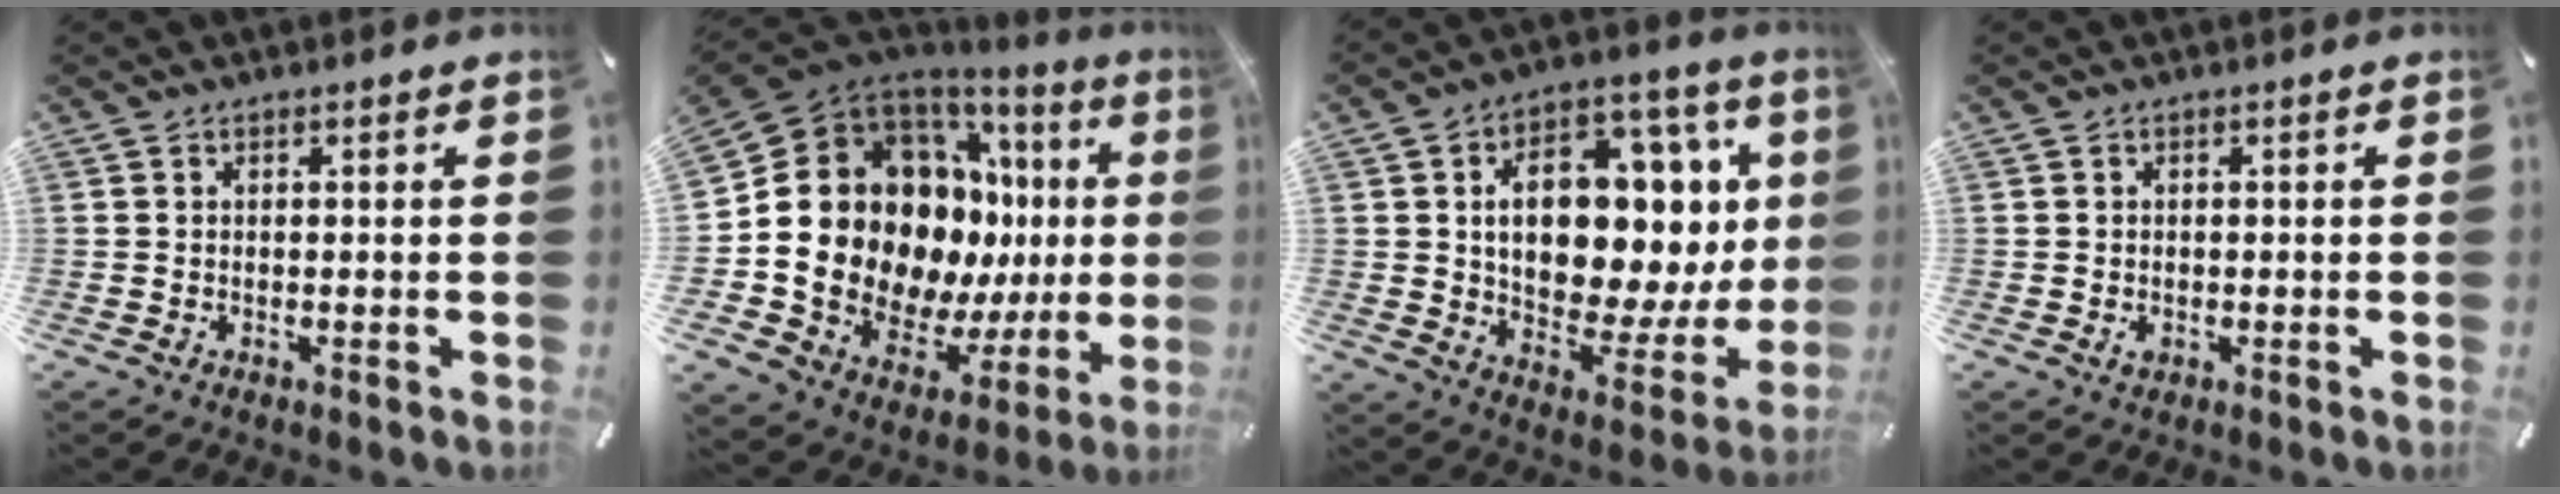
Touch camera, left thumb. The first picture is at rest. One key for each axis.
{"total": 21.9, "fx": 2.5, "fy": 16.0, "fz": 14.7, "tx": -0.255, "ty": -0.057, "tz": 0.073}
{"total": 19.0, "fx": 4.0, "fy": 11.6, "fz": 14.6, "tx": -0.213, "ty": -0.036, "tz": 0.067}
{"total": 1.1, "fx": -0.3, "fy": 0.9, "fz": 0.6, "tx": -0.012, "ty": 0.001, "tz": -0.006}